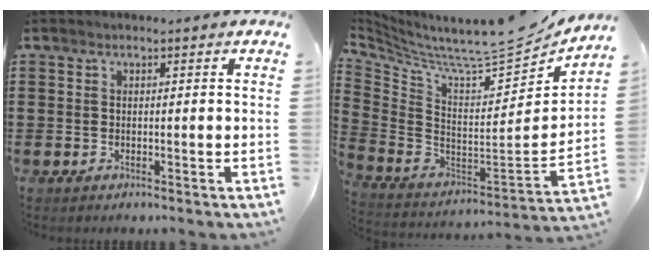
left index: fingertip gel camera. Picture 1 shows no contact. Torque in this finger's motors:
{"motor_torque": [1.07, -1.07, 0.11, 0.05]}